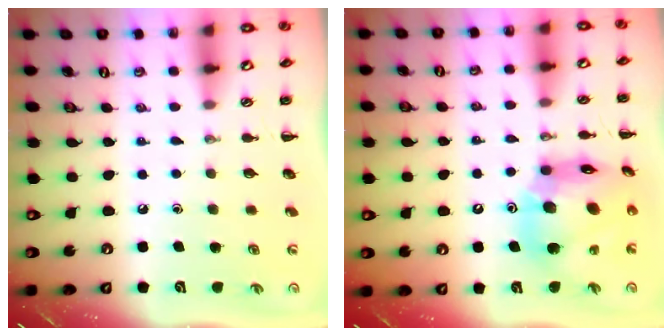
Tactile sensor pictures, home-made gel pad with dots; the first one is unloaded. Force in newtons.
{"total": 16.4, "press": 15.8, "slide": 4.5}